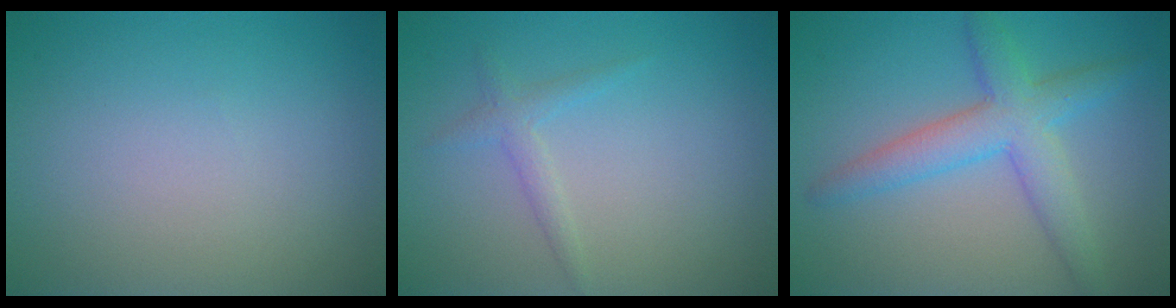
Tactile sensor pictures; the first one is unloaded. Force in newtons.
{"total": 1.4, "press": 1.4, "slide": 0.0}
{"total": 4.8, "press": 4.8, "slide": 0.1}